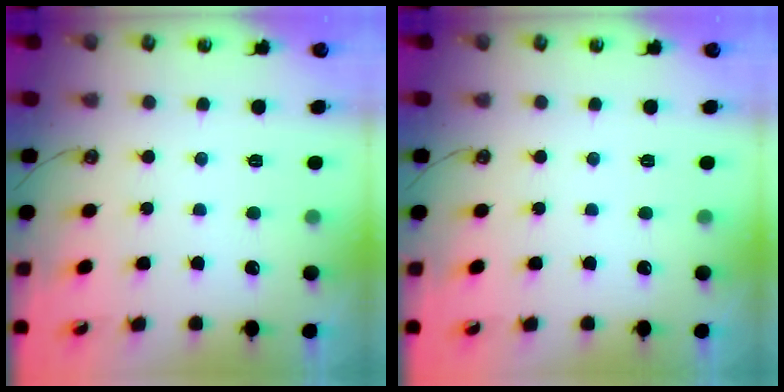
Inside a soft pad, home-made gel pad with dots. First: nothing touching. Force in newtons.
{"total": 0.0}